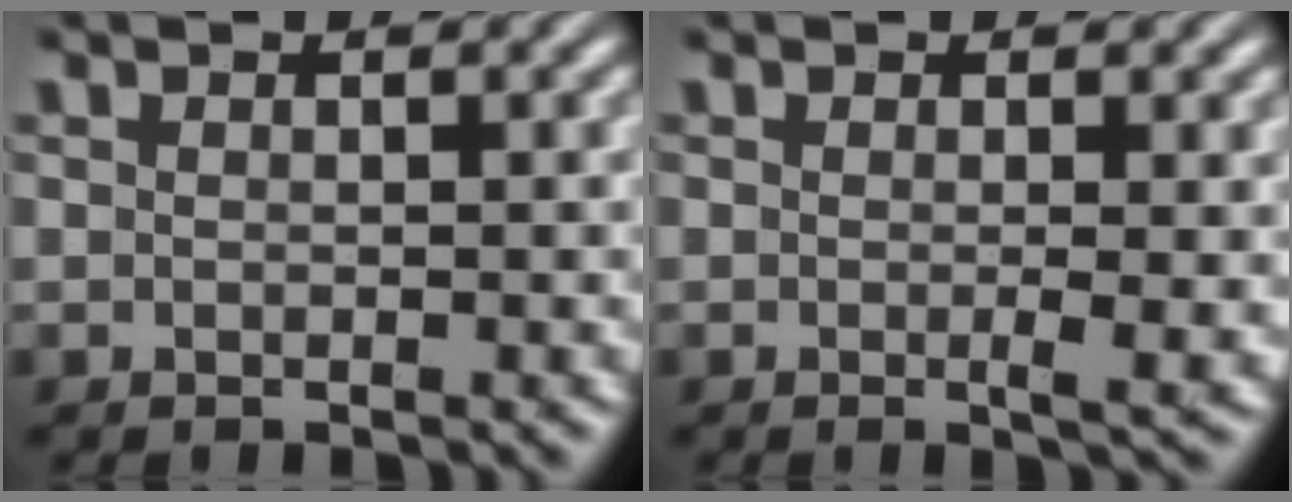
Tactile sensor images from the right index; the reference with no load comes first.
{"total": 1.5, "force": [0.1, 0.0, 1.5], "torque": [-0.025, -0.006, 0.000]}